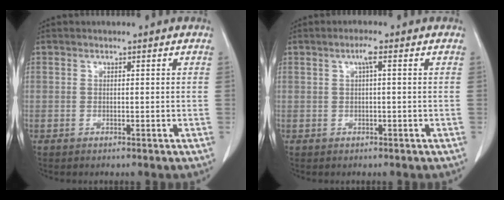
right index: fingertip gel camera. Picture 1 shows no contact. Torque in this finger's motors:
{"motor_torque": [0.21, 0.01, 0.07, 0.01]}